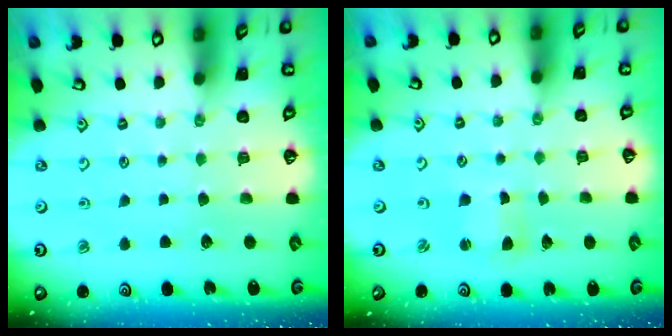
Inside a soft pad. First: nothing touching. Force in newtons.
{"total": 2.5, "press": 2.5, "slide": 0.3}